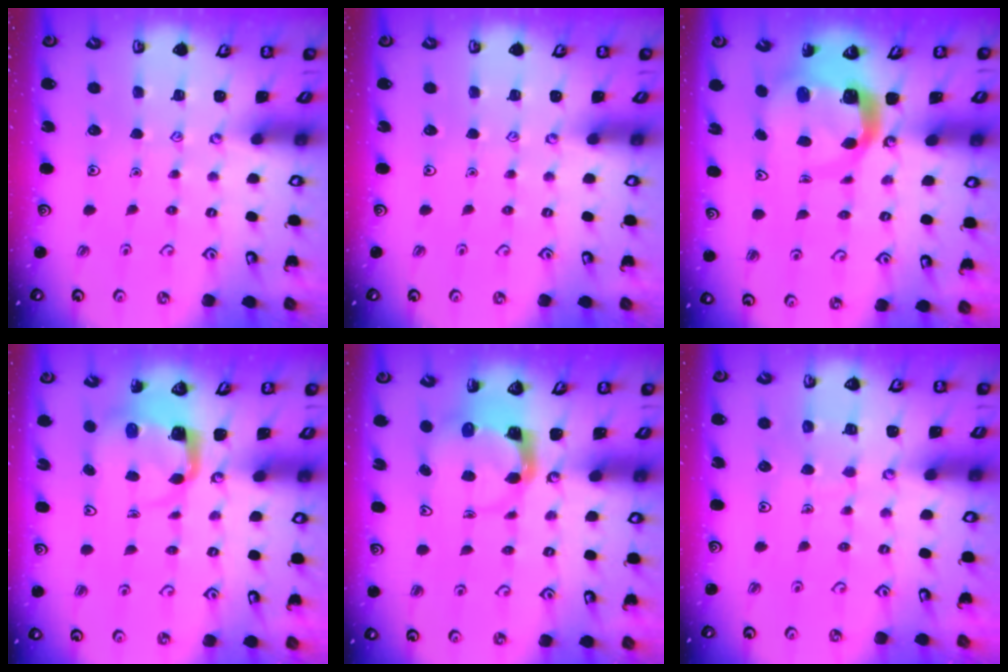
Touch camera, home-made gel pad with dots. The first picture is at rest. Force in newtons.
{"total": 0.0}
{"total": 7.8, "press": 7.7, "slide": 1.1}
{"total": 4.0, "press": 4.0, "slide": 0.4}
{"total": 3.5, "press": 3.5, "slide": 0.5}
{"total": 6.3, "press": 6.3, "slide": 0.4}